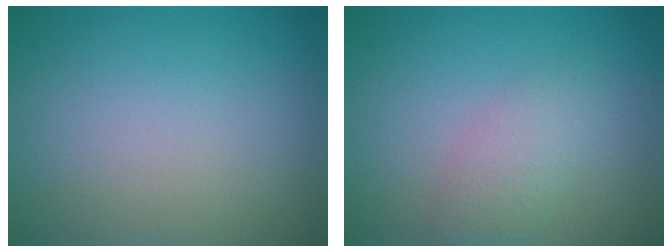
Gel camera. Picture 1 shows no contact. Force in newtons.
{"total": 2.7, "press": 2.7, "slide": 0.1}